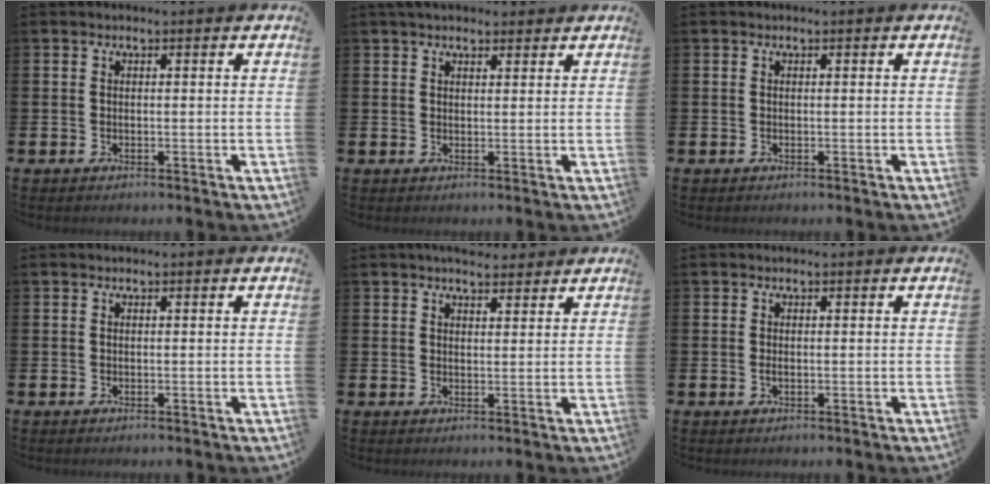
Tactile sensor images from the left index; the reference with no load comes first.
{"total": 3.0, "force": [2.7, 1.1, 0.7], "torque": [-0.009, -0.005, 0.048]}
{"total": 0.0}
{"total": 0.0}
{"total": 4.1, "force": [3.8, 1.2, 0.8], "torque": [-0.013, -0.015, 0.069]}
{"total": 0.6, "force": [0.0, 0.3, 0.6], "torque": [-0.009, 0.001, -0.001]}